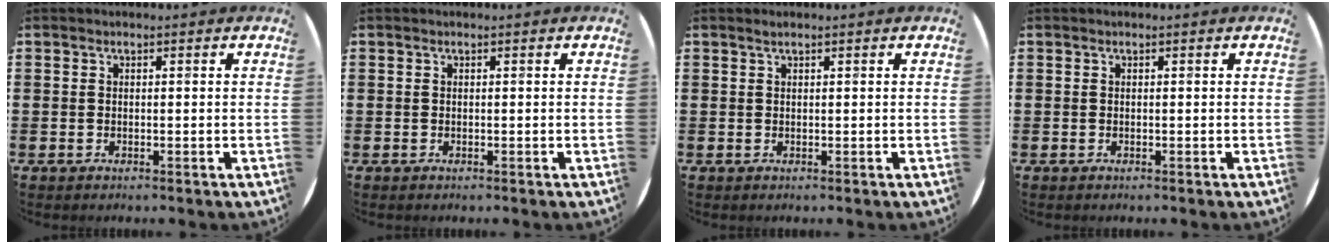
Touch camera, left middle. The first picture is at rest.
{"total": 0.0}
{"total": 0.5, "force": [0.4, 0.0, 0.4], "torque": [-0.006, 0.000, 0.008]}
{"total": 0.0}